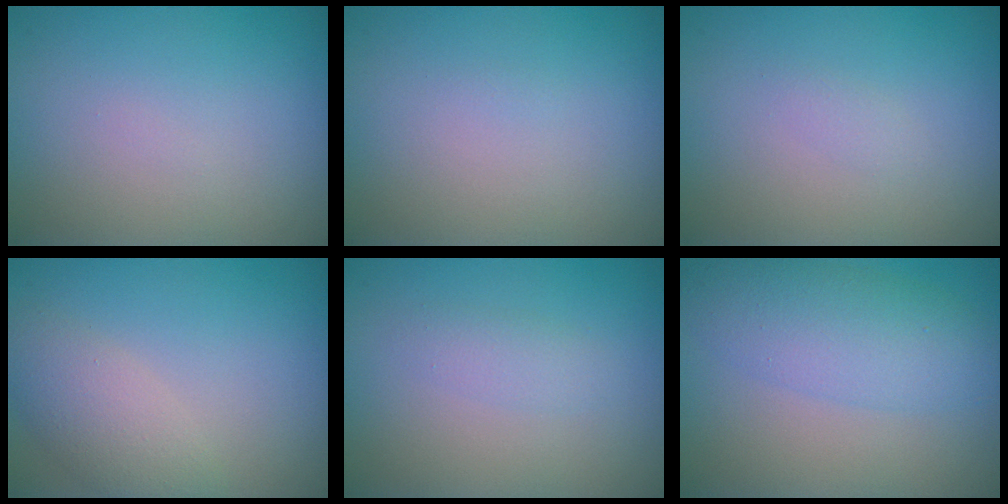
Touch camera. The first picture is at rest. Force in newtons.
{"total": 0.0}
{"total": 0.7, "press": 0.7, "slide": 0.1}
{"total": 2.9, "press": 2.9, "slide": 0.2}
{"total": 1.3, "press": 1.3, "slide": 0.1}
{"total": 4.7, "press": 4.7, "slide": 0.1}